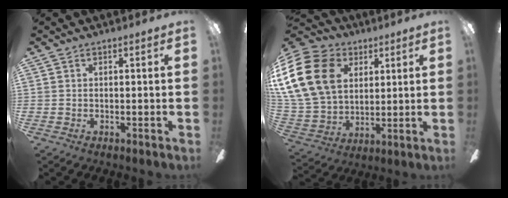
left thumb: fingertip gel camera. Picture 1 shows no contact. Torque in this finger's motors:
{"motor_torque": [0.17, 1.76, 2.21, -0.56, 0.38]}